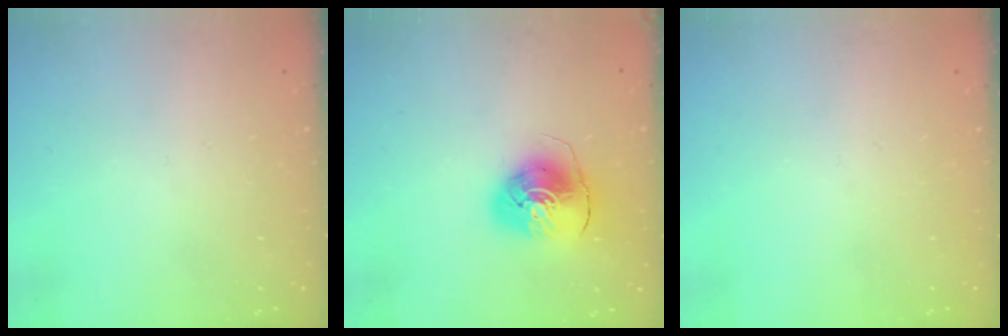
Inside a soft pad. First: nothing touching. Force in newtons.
{"total": 9.3, "press": 9.2, "slide": 1.1}
{"total": 0.0}